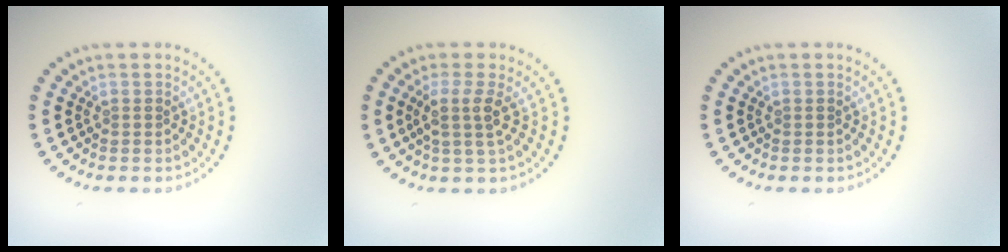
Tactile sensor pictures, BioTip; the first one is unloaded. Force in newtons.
{"total": 2.4, "press": 1.8, "slide": 1.5}
{"total": 0.0}